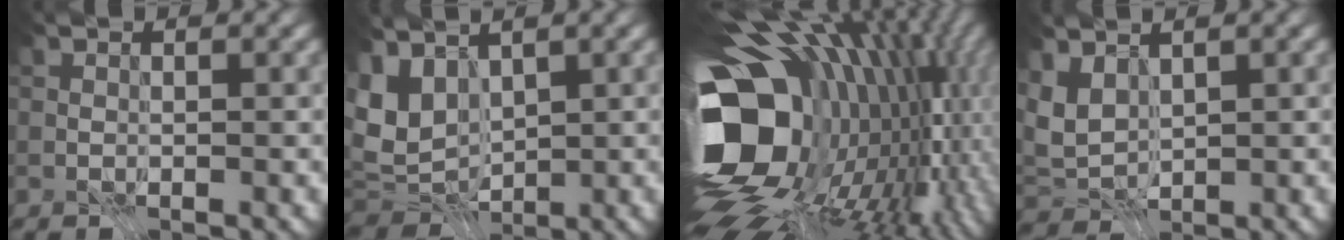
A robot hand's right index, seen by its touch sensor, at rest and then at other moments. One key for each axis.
{"total": 7.8, "fx": 1.6, "fy": 5.5, "fz": 5.3, "tx": -0.107, "ty": 0.010, "tz": 0.040}
{"total": 19.0, "fx": -2.5, "fy": 12.2, "fz": 14.3, "tx": -0.285, "ty": -0.024, "tz": -0.036}
{"total": 3.0, "fx": 1.2, "fy": 1.9, "fz": 2.0, "tx": -0.050, "ty": 0.000, "tz": 0.022}